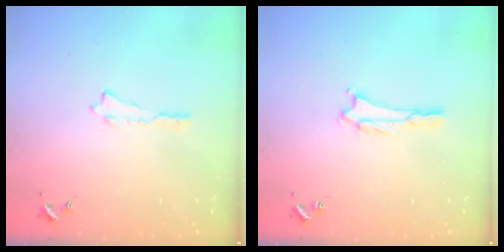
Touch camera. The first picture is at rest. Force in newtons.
{"total": 1.5, "press": 1.5, "slide": 0.3}